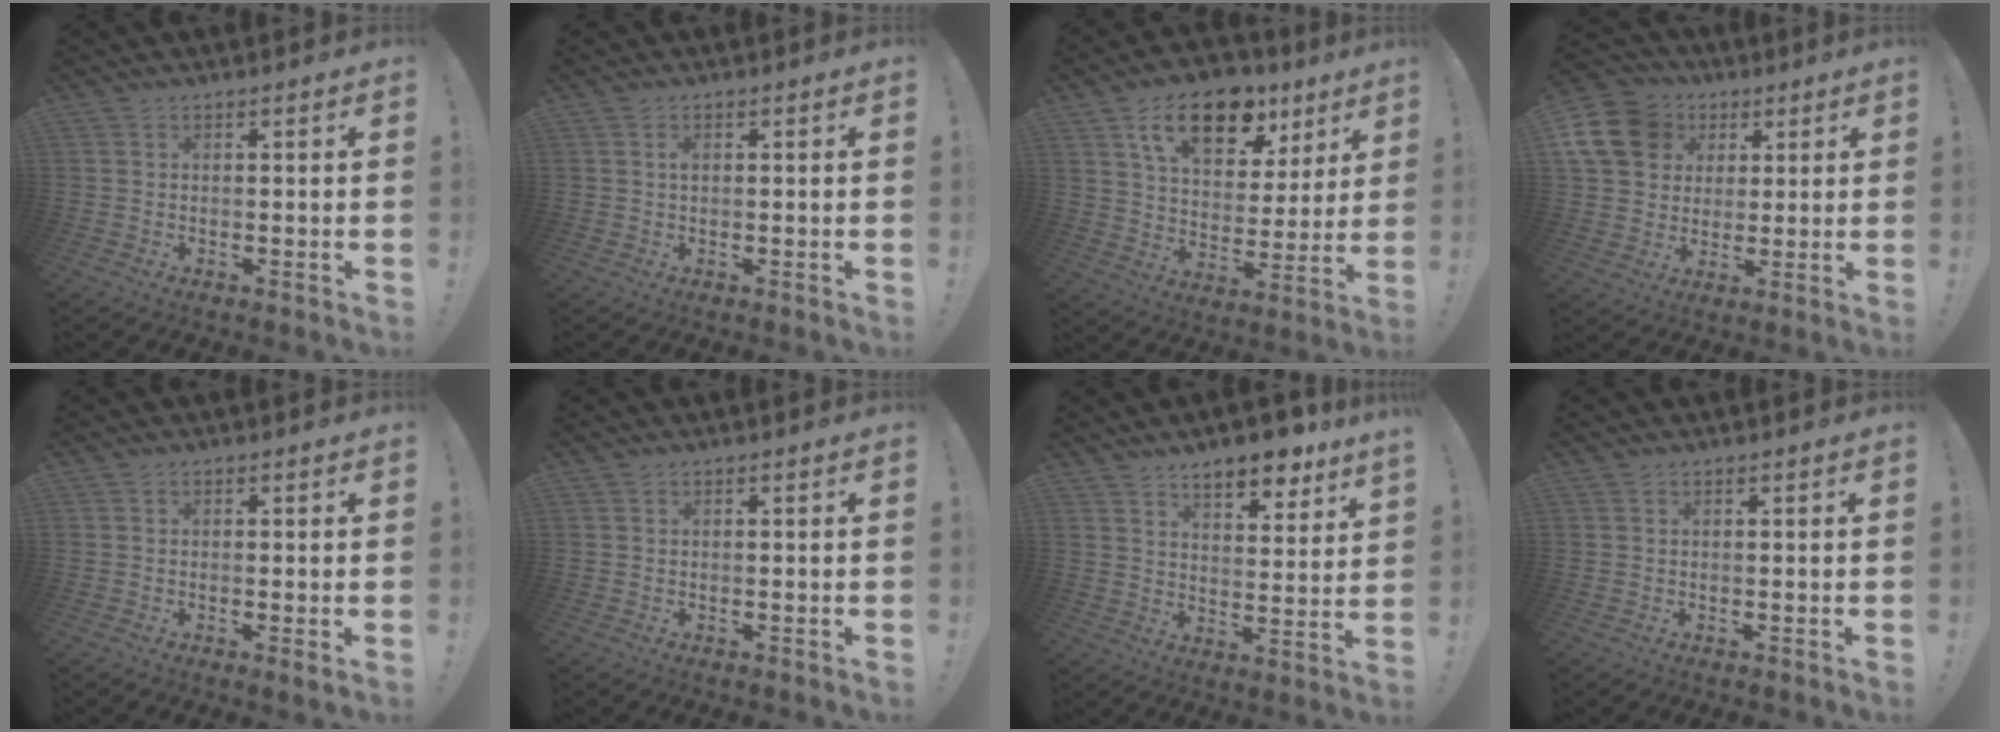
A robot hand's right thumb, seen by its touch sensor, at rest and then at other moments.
{"total": 1.0, "force": [0.1, 0.5, 0.9], "torque": [-0.015, 0.001, 0.001]}
{"total": 18.0, "force": [10.5, 9.8, 10.8], "torque": [-0.169, -0.050, 0.183]}
{"total": 16.5, "force": [5.5, 13.6, 7.6], "torque": [-0.124, -0.016, 0.116]}
{"total": 1.6, "force": [0.1, -0.1, 1.6], "torque": [-0.023, -0.003, 0.000]}
{"total": 0.0}
{"total": 9.4, "force": [7.8, 2.1, 4.9], "torque": [-0.072, -0.056, 0.134]}
{"total": 0.0}